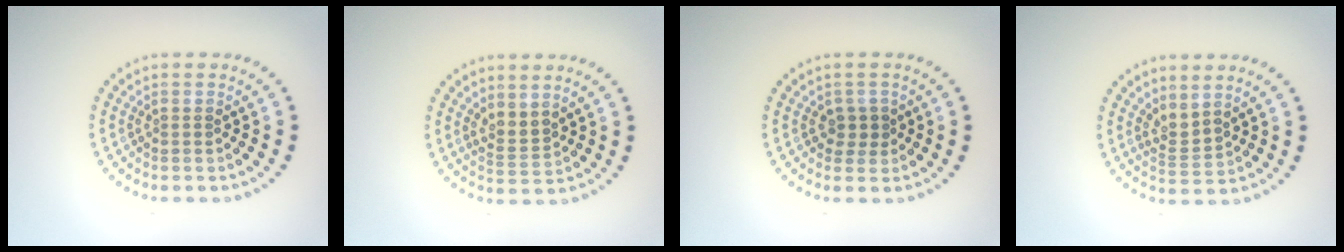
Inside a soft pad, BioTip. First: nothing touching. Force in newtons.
{"total": 2.0, "press": 1.6, "slide": 1.2}
{"total": 1.7, "press": 1.5, "slide": 0.8}
{"total": 2.1, "press": 1.4, "slide": 1.6}